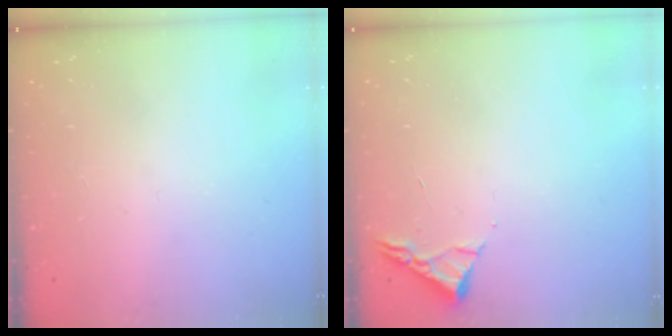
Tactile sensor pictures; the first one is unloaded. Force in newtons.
{"total": 3.0, "press": 2.9, "slide": 0.4}